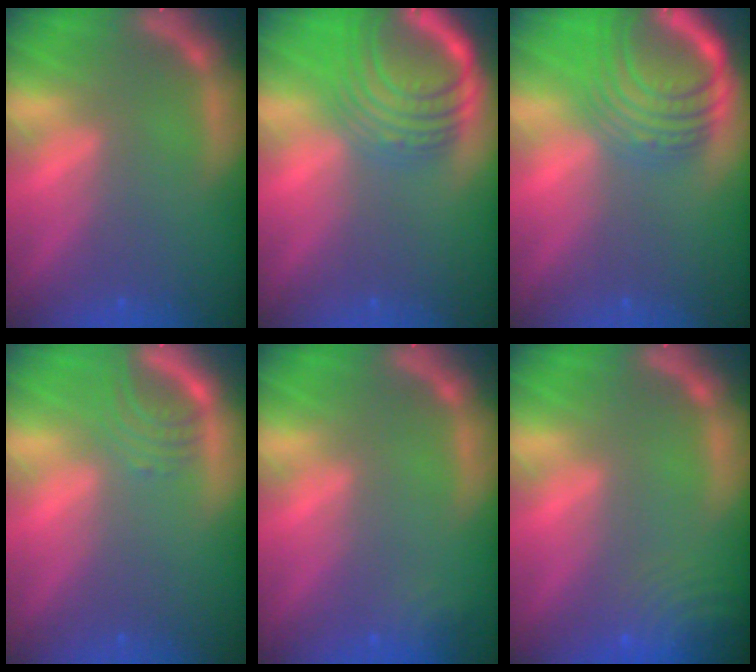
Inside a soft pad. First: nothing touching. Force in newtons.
{"total": 10.0}
{"total": 10.0}
{"total": 3.0}
{"total": 1.9}
{"total": 8.0}